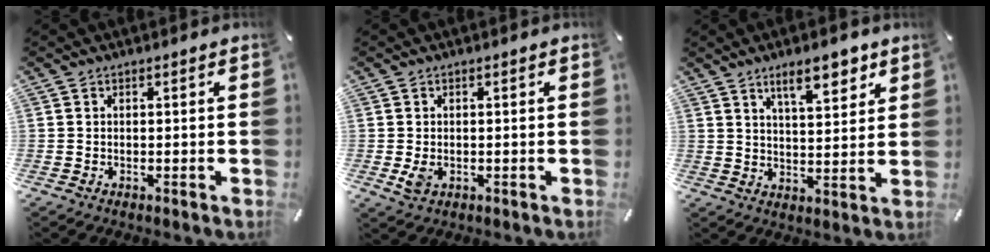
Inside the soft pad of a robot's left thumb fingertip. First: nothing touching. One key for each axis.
{"total": 2.6, "fx": -0.6, "fy": 1.9, "fz": 1.7, "tx": -0.042, "ty": -0.002, "tz": -0.011}
{"total": 9.4, "fx": 6.0, "fy": 3.7, "fz": 6.3, "tx": -0.087, "ty": -0.024, "tz": 0.100}